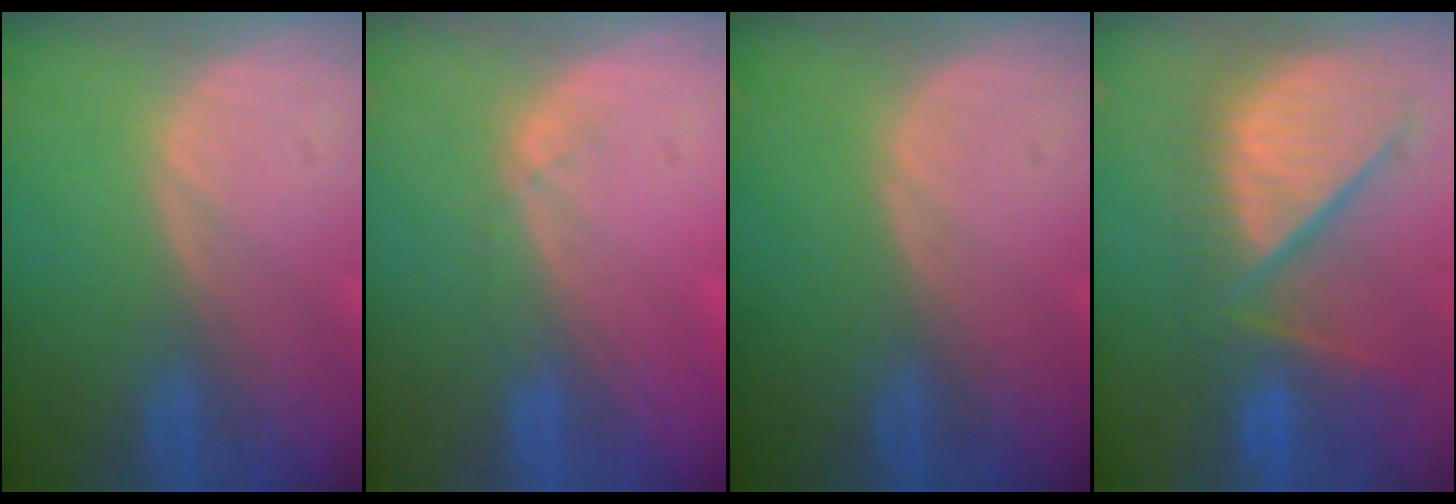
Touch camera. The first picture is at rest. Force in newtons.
{"total": 1.4, "press": 1.3, "slide": 0.5}
{"total": 0.0}
{"total": 11.7, "press": 10.4, "slide": 5.3}